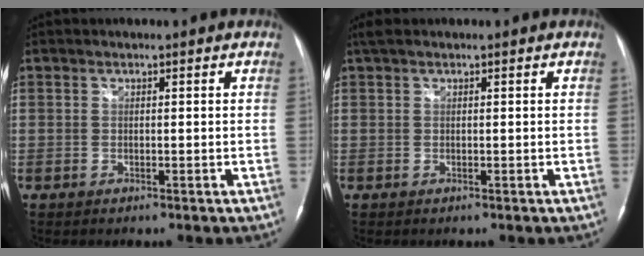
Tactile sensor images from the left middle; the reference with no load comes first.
{"total": 1.6, "force": [1.1, 0.5, 1.0], "torque": [-0.027, 0.023, 0.022]}